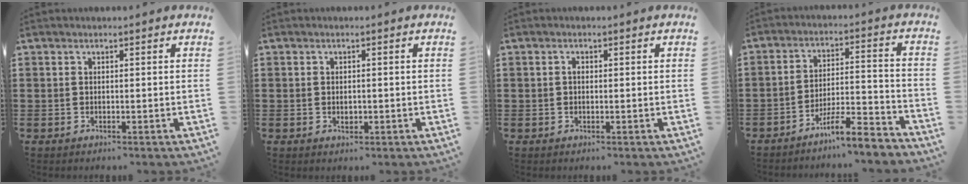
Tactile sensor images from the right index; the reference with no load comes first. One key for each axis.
{"total": 1.1, "fx": -0.1, "fy": 0.7, "fz": 0.9, "tx": -0.018, "ty": 0.002, "tz": -0.003}
{"total": 0.8, "fx": 0.0, "fy": 0.4, "fz": 0.7, "tx": -0.015, "ty": -0.002, "tz": 0.001}
{"total": 7.6, "fx": -6.6, "fy": 0.5, "fz": 3.6, "tx": -0.053, "ty": 0.010, "tz": -0.123}